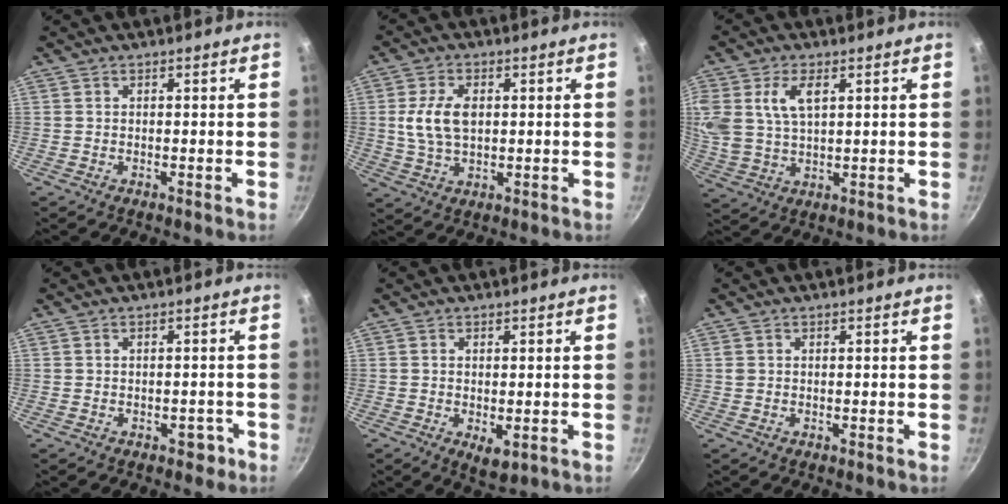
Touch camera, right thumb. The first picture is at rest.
{"total": 8.3, "force": [1.0, 5.0, 6.5], "torque": [-0.127, 0.000, 0.025]}
{"total": 11.2, "force": [3.6, 6.4, 8.5], "torque": [-0.187, -0.001, 0.079]}
{"total": 2.2, "force": [-1.3, 1.5, 1.0], "torque": [0.002, 0.010, -0.014]}
{"total": 3.4, "force": [-0.9, 1.6, 2.8], "torque": [-0.040, -0.009, -0.006]}
{"total": 0.8, "force": [0.1, 0.7, 0.4], "torque": [-0.005, 0.001, 0.004]}